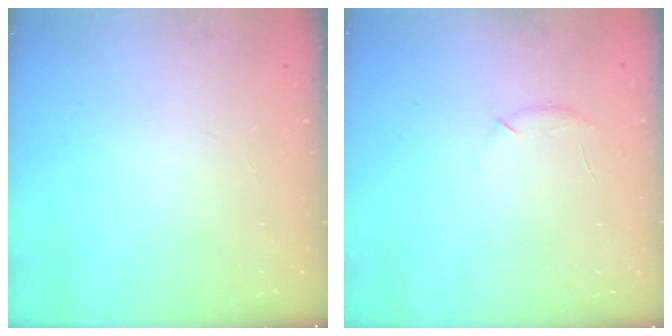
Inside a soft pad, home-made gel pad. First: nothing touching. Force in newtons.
{"total": 6.9, "press": 6.7, "slide": 1.8}